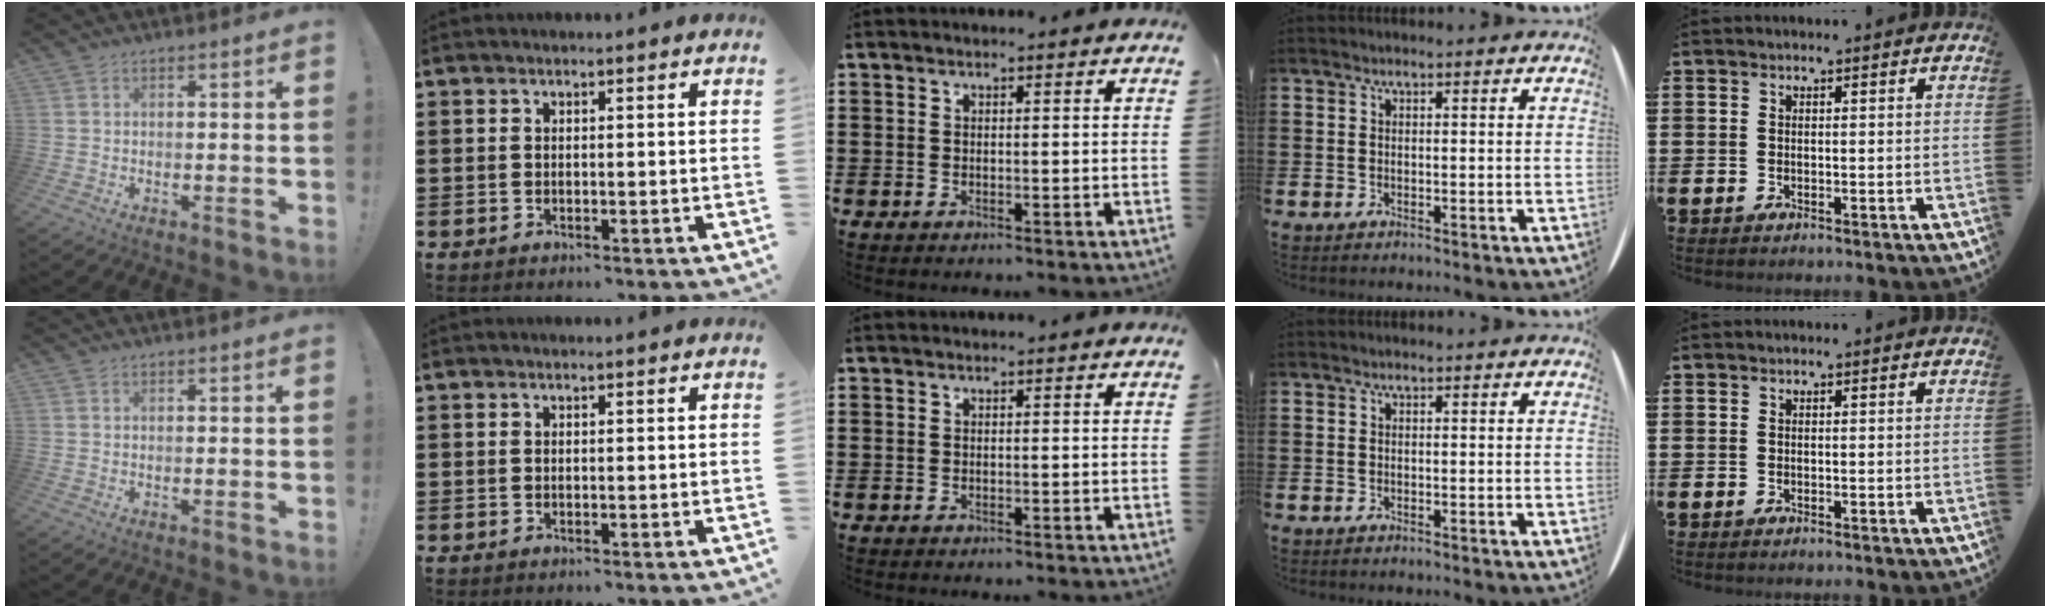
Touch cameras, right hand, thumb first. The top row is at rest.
{}